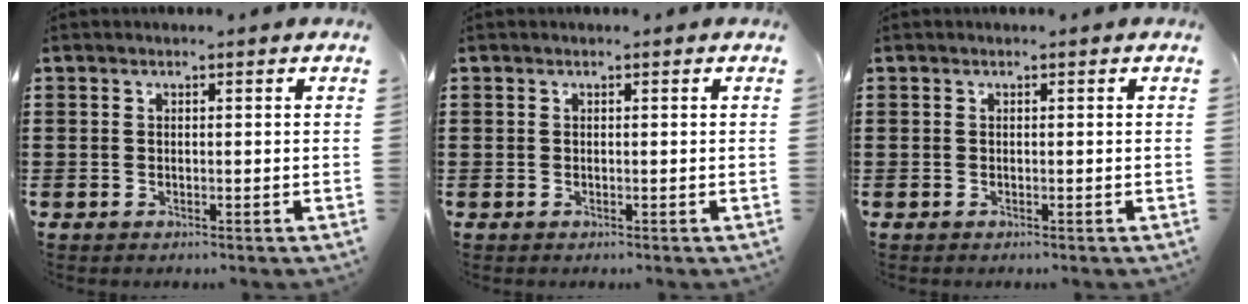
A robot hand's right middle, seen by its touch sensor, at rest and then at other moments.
{"total": 0.0}
{"total": 0.0}